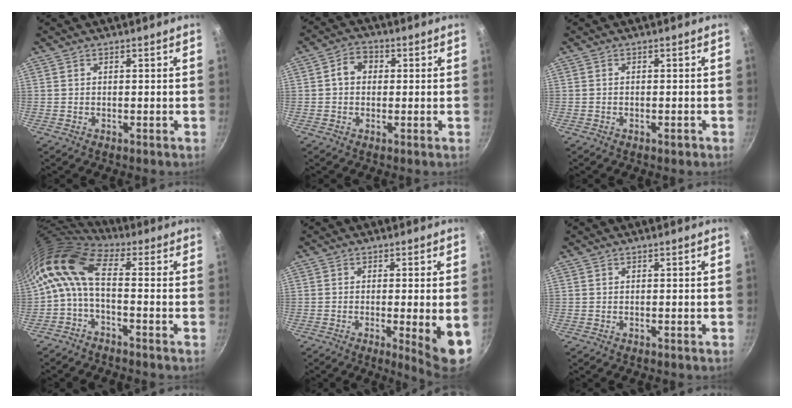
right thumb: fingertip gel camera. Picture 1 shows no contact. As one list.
[{"total": 4.5, "force": [0.5, 3.7, 2.5], "torque": [-0.021, 0.012, 0.000]}, {"total": 1.0, "force": [-0.6, 0.5, 0.6], "torque": [-0.010, 0.005, -0.008]}, {"total": 8.8, "force": [0.2, 3.7, 8.0], "torque": [-0.170, 0.019, -0.011]}, {"total": 8.2, "force": [-1.8, 0.9, 8.0], "torque": [-0.105, -0.009, -0.019]}, {"total": 0.0}]